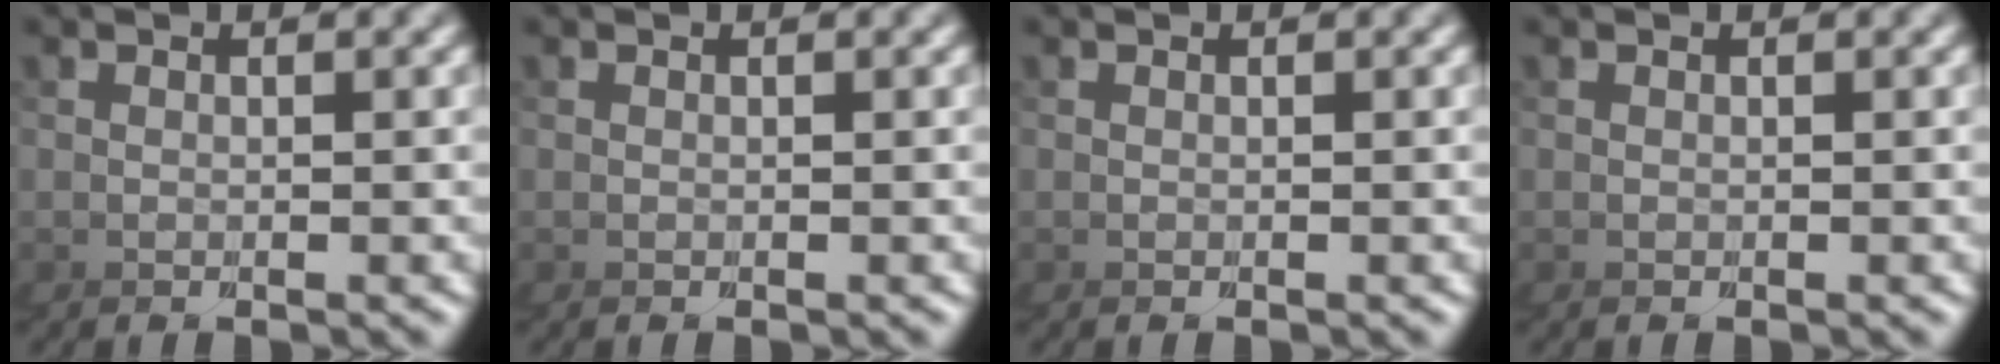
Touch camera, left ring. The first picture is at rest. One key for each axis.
{"total": 0.0}
{"total": 0.0}
{"total": 0.0}